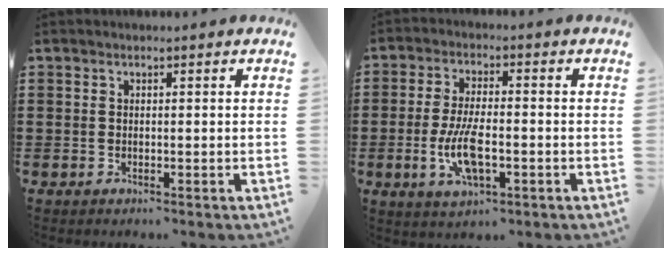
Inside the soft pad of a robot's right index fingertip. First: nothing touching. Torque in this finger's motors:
{"motor_torque": [2.14, 0.00, 0.32, 0.10]}